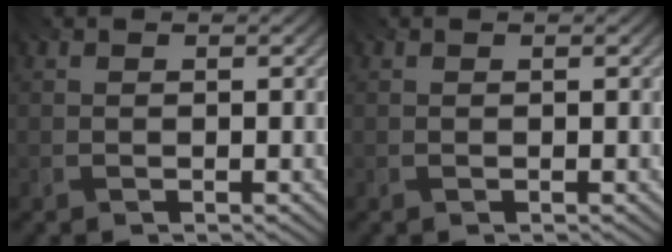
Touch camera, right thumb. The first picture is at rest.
{"total": 0.0}